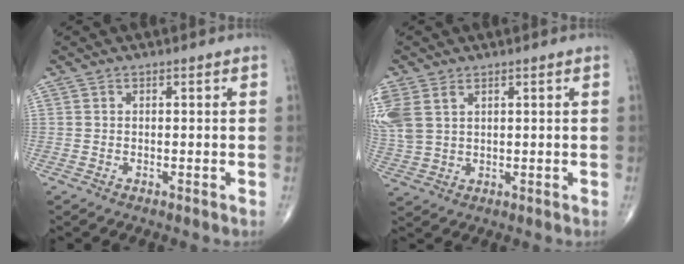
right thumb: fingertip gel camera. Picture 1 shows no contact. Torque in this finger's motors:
{"motor_torque": [0.13, 0.21, 0.79, 0.70, 0.20]}